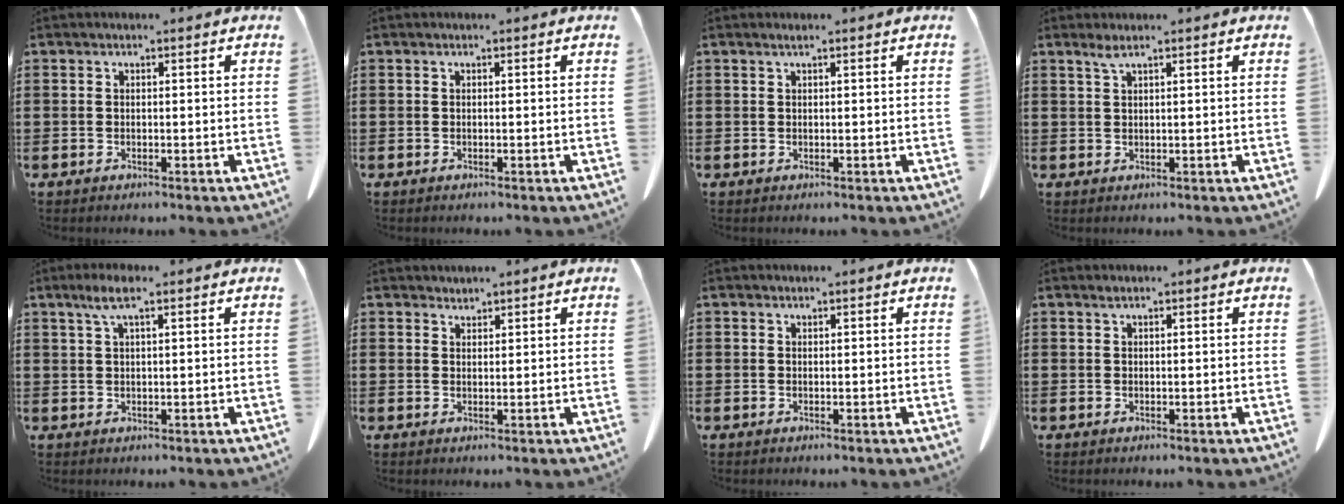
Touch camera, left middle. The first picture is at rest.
{"total": 0.0}
{"total": 0.6, "force": [0.3, -0.1, 0.5], "torque": [-0.008, -0.001, 0.007]}
{"total": 1.5, "force": [1.0, 0.0, 1.1], "torque": [-0.024, 0.000, 0.019]}
{"total": 3.4, "force": [1.8, 0.5, 2.8], "torque": [-0.060, 0.005, 0.030]}
{"total": 1.3, "force": [1.3, 0.1, -0.1], "torque": [0.000, -0.001, 0.025]}
{"total": 0.0}
{"total": 0.5, "force": [0.4, 0.0, 0.4], "torque": [-0.008, 0.000, 0.008]}